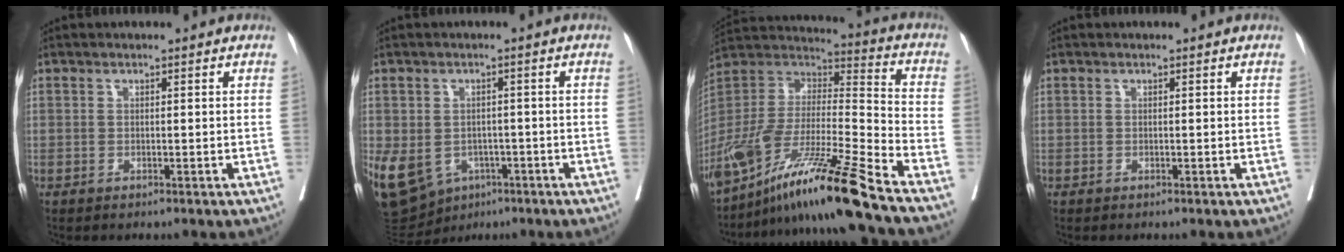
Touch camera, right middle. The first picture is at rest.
{"total": 16.5, "force": [-6.6, 13.0, 7.7], "torque": [-0.206, 0.000, -0.086]}
{"total": 22.3, "force": [-16.7, -0.8, 14.8], "torque": [-0.307, -0.035, -0.313]}
{"total": 0.0}